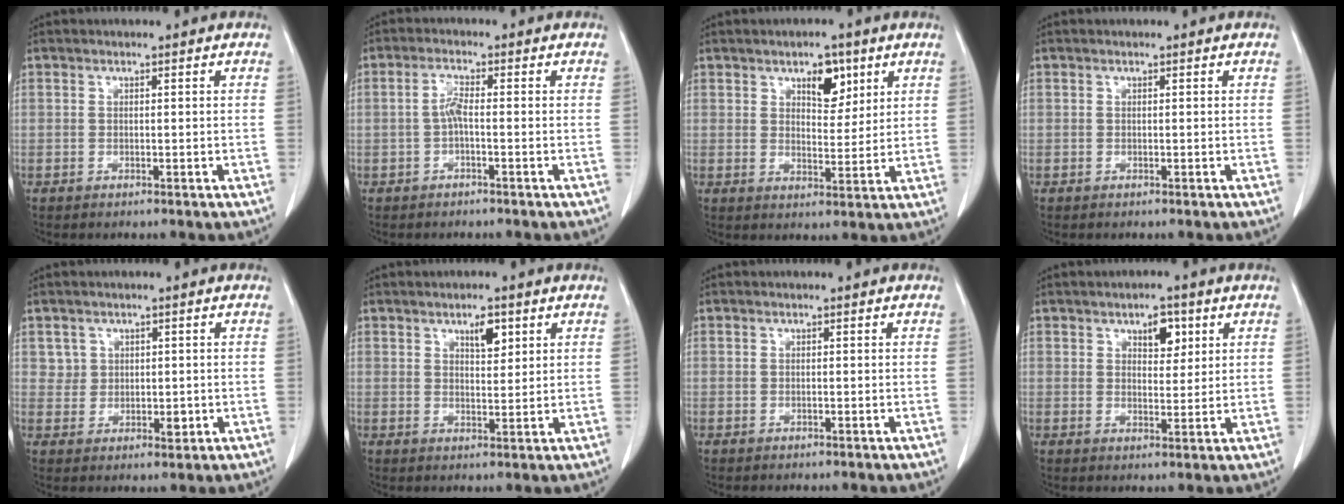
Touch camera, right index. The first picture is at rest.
{"total": 2.4, "force": [-0.4, 0.4, 2.4], "torque": [-0.046, 0.005, -0.008]}
{"total": 5.5, "force": [3.0, 2.6, 3.7], "torque": [-0.054, 0.000, 0.048]}
{"total": 0.0}
{"total": 3.3, "force": [1.0, 3.0, 0.7], "torque": [-0.003, -0.003, 0.023]}
{"total": 3.6, "force": [2.0, 1.3, 2.7], "torque": [-0.044, -0.003, 0.034]}
{"total": 0.0}
{"total": 4.2, "force": [2.1, 2.1, 2.9], "torque": [-0.041, 0.001, 0.033]}